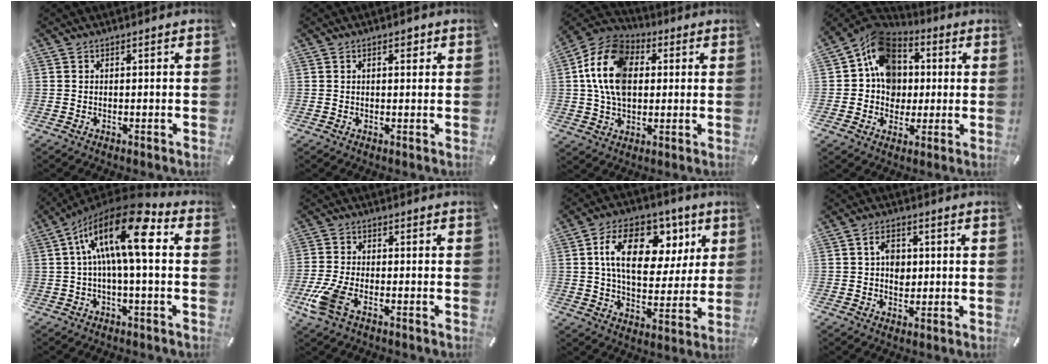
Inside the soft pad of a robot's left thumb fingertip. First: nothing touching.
{"total": 2.0, "force": [0.7, 1.1, 1.4], "torque": [-0.023, 0.004, 0.009]}
{"total": 14.8, "force": [1.9, 11.1, 9.6], "torque": [-0.212, 0.014, 0.033]}
{"total": 13.2, "force": [2.6, 11.7, 5.5], "torque": [-0.082, -0.015, 0.052]}
{"total": 17.4, "force": [3.6, 5.7, 16.0], "torque": [-0.292, -0.017, 0.052]}
{"total": 7.8, "force": [-3.7, 3.6, 5.8], "torque": [-0.141, -0.005, -0.068]}
{"total": 18.3, "force": [6.3, 11.6, 12.7], "torque": [-0.201, -0.003, 0.109]}
{"total": 5.0, "force": [0.5, 3.8, 3.2], "torque": [-0.041, -0.001, 0.004]}